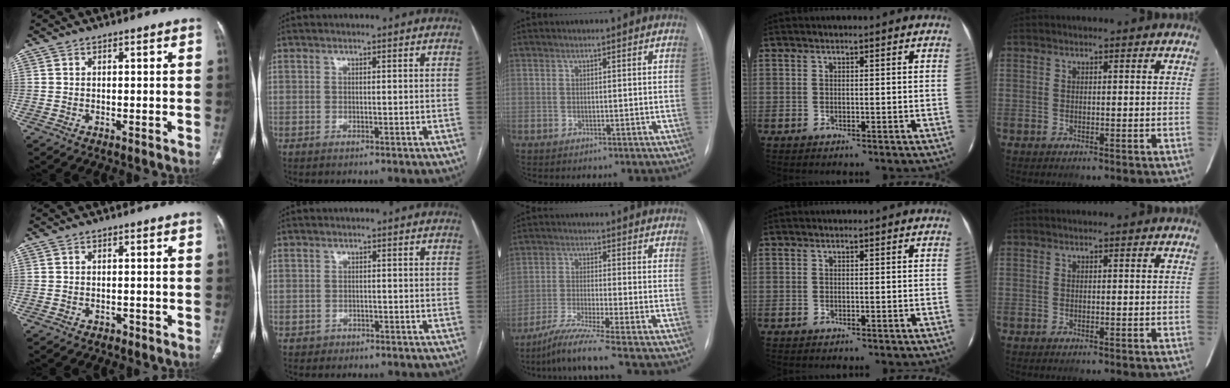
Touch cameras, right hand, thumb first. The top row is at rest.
{"thumb": {"total": 0.9, "force": [-0.6, 0.6, 0.2], "torque": [-0.003, 0.002, -0.012]}, "index": {"total": 1.5, "force": [-0.9, 1.2, -0.2], "torque": [0.001, 0.007, -0.015]}, "middle": {"total": 7.1, "force": [-5.6, -2.0, 3.9], "torque": [-0.073, -0.037, -0.106]}}